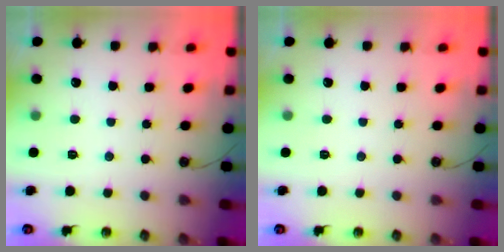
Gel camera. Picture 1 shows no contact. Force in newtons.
{"total": 0.0}